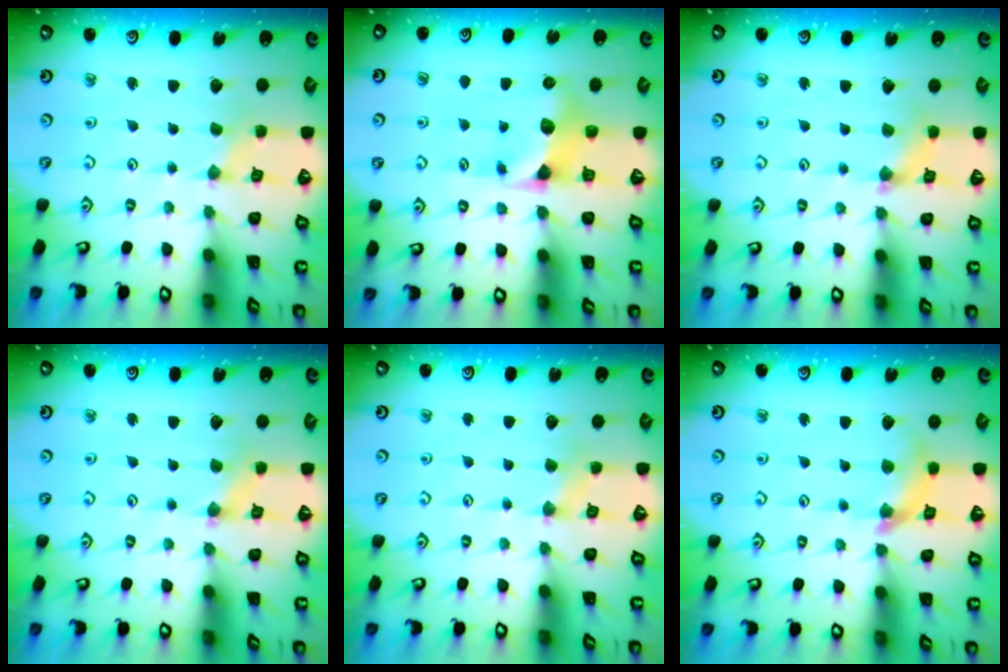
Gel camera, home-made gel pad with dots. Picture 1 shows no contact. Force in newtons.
{"total": 6.8, "press": 6.8, "slide": 0.5}
{"total": 2.2, "press": 2.2, "slide": 0.4}
{"total": 1.0, "press": 1.0, "slide": 0.3}
{"total": 1.9, "press": 1.9, "slide": 0.5}
{"total": 9.5, "press": 9.5, "slide": 1.1}